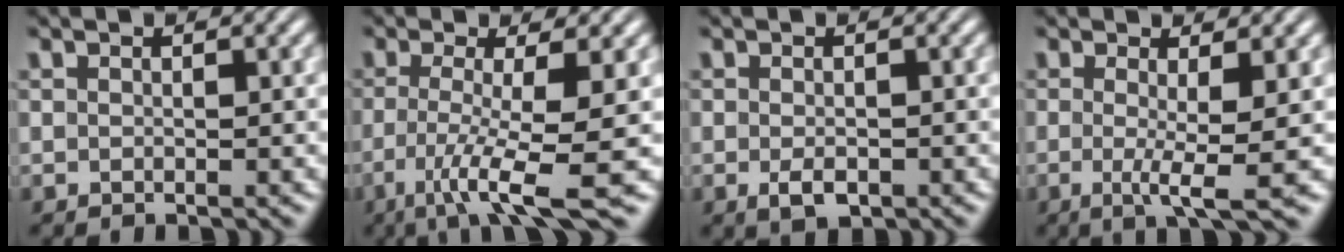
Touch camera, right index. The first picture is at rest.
{"total": 7.4, "force": [-4.2, 1.0, 6.1], "torque": [-0.109, -0.041, -0.046]}
{"total": 2.2, "force": [-1.1, 1.1, 1.5], "torque": [-0.029, -0.016, -0.008]}
{"total": 3.8, "force": [-0.9, -0.2, 3.7], "torque": [-0.070, -0.030, -0.006]}